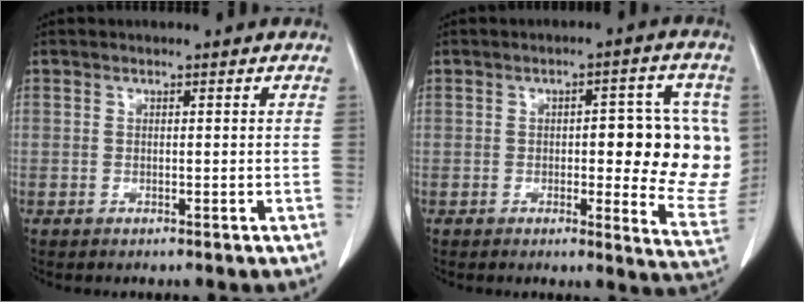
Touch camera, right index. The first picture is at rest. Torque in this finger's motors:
{"motor_torque": [0.36, 0.05, 0.26, 0.06]}